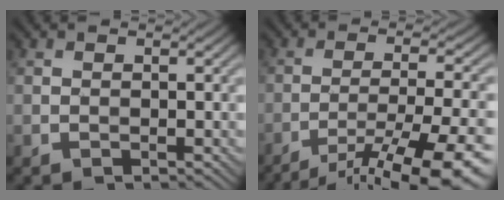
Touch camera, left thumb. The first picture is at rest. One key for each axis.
{"total": 15.0, "fx": -10.7, "fy": 3.6, "fz": 9.9, "tx": -0.154, "ty": -0.013, "tz": -0.145}